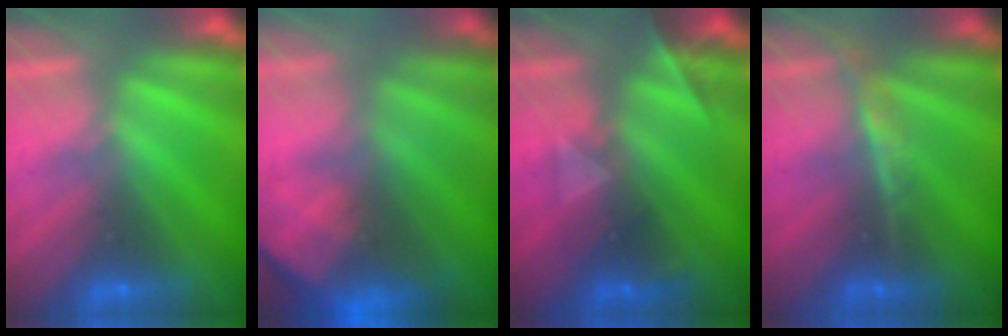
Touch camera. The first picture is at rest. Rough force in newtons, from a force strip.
{"total": 6.2}
{"total": 2.3}
{"total": 2.4}